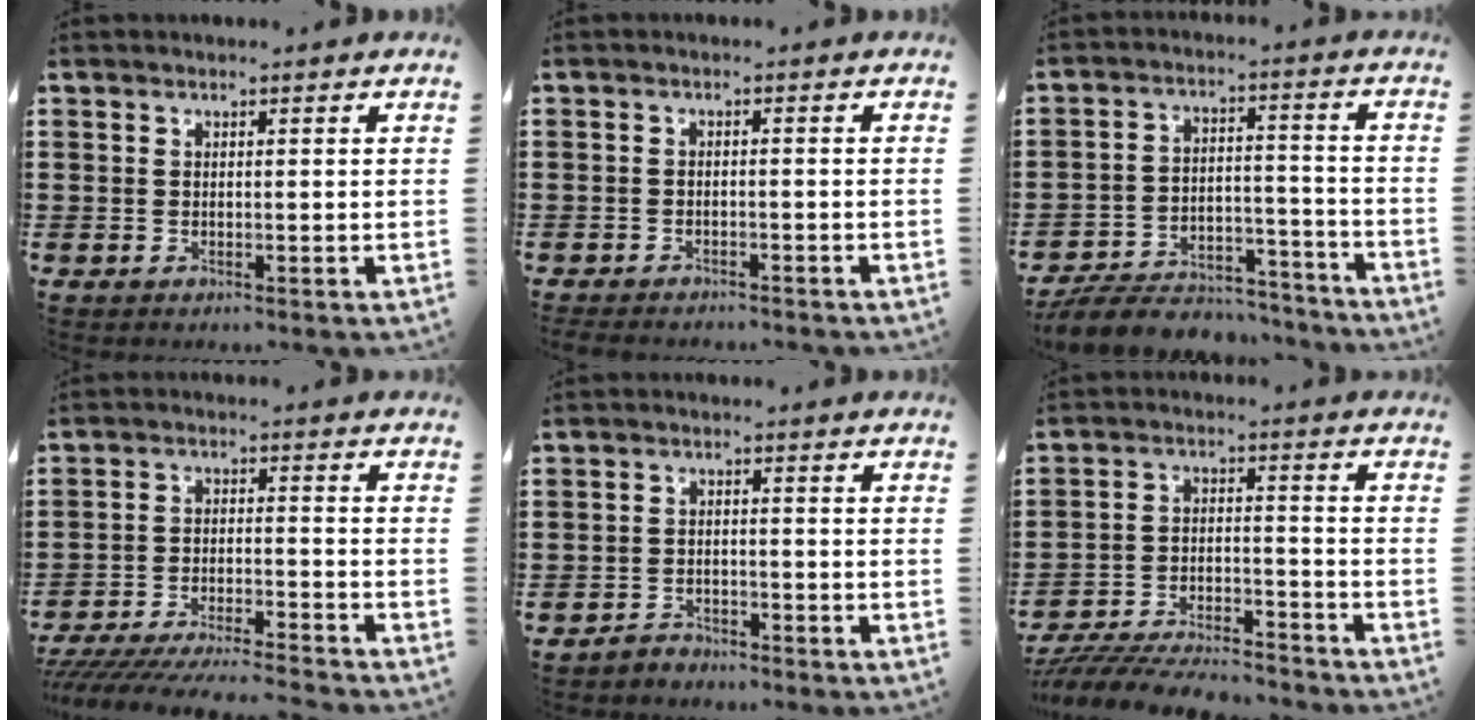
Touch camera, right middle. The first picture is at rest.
{"total": 2.0, "force": [-1.9, 0.2, 0.1], "torque": [-0.008, -0.001, -0.042]}
{"total": 8.2, "force": [-7.7, 1.9, 1.9], "torque": [-0.039, 0.021, -0.151]}
{"total": 6.3, "force": [-6.0, 0.5, 1.7], "torque": [-0.035, -0.002, -0.118]}
{"total": 2.5, "force": [-2.4, 0.7, -0.2], "torque": [-0.004, 0.003, -0.054]}
{"total": 7.3, "force": [-7.0, 1.1, 1.8], "torque": [-0.033, 0.012, -0.136]}